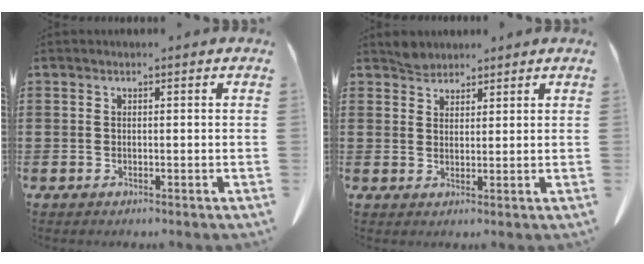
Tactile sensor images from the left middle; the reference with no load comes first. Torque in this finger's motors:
{"motor_torque": [-0.01, 0.02, 0.00, 0.00]}